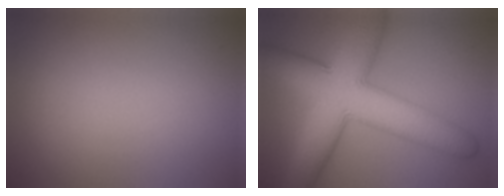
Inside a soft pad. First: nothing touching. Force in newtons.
{"total": 11.7, "press": 11.7, "slide": 0.4}